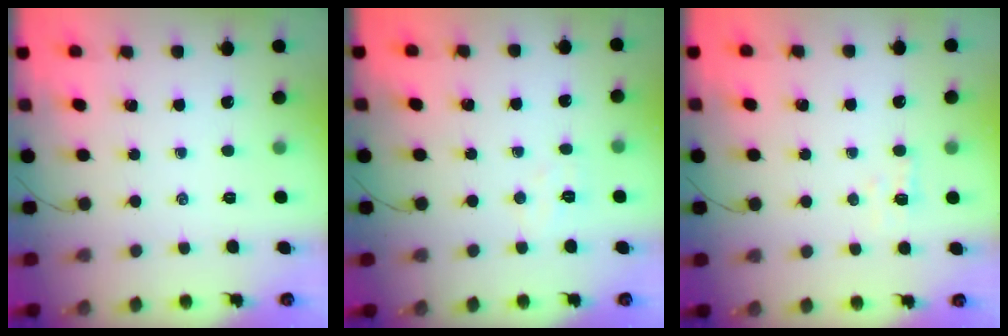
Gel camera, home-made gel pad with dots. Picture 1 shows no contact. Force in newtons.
{"total": 3.8, "press": 3.7, "slide": 0.8}
{"total": 2.9, "press": 2.8, "slide": 1.0}